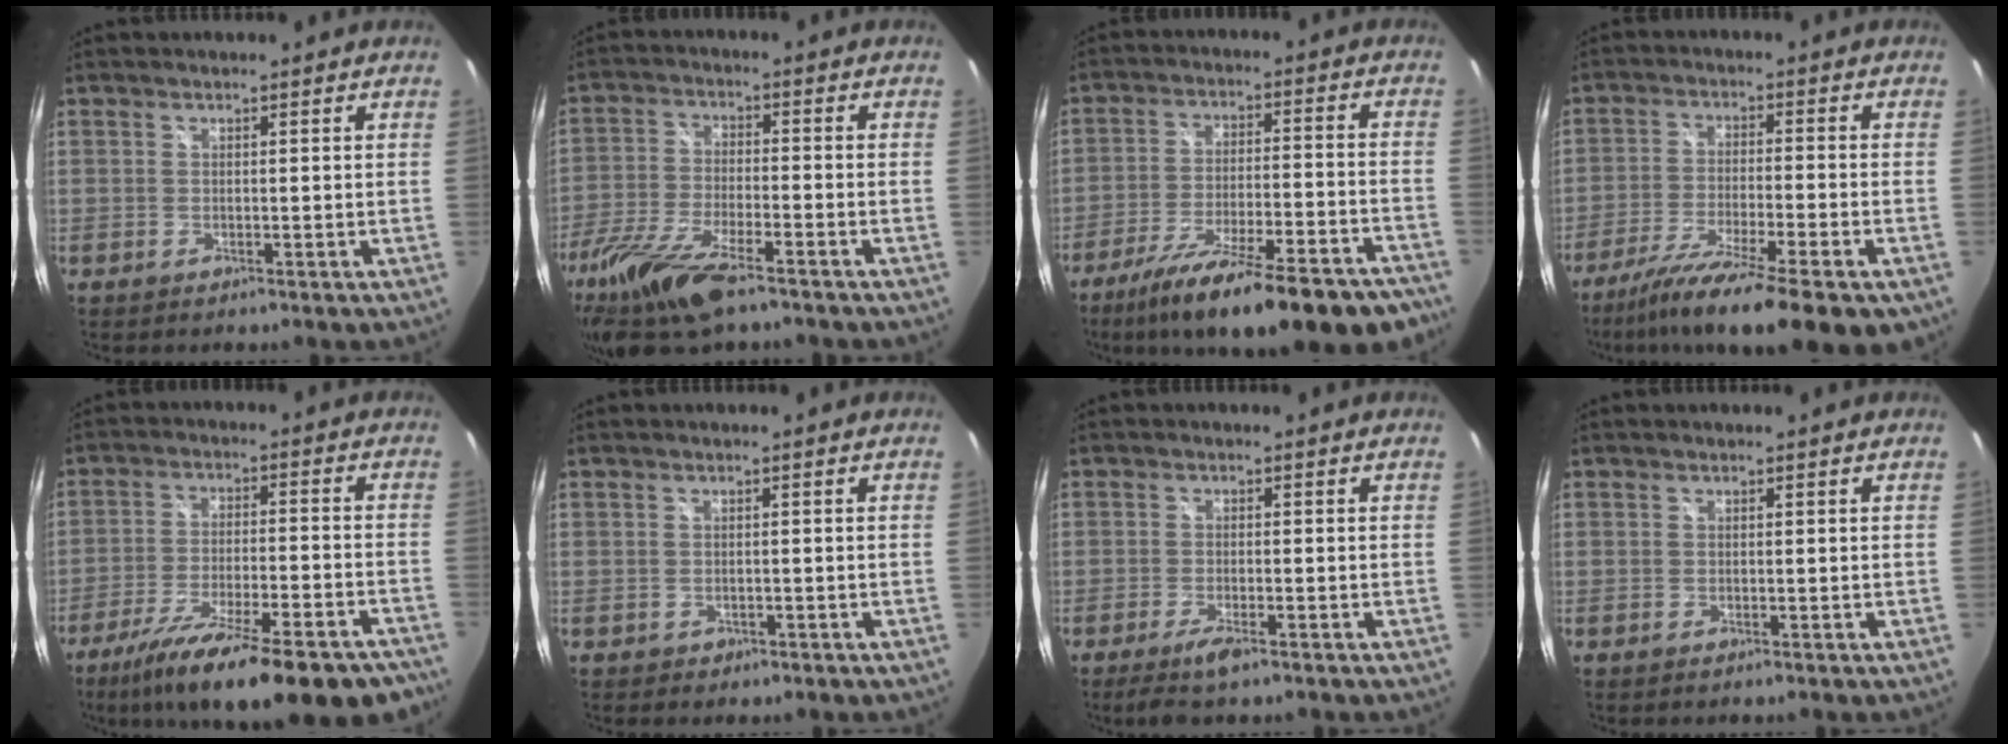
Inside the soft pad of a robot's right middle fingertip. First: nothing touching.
{"total": 15.2, "force": [-11.0, 3.9, 9.8], "torque": [-0.221, -0.042, -0.211]}
{"total": 24.9, "force": [-19.6, 5.9, 14.3], "torque": [-0.235, -0.047, -0.277]}
{"total": 16.5, "force": [-11.8, 2.4, 11.4], "torque": [-0.206, -0.046, -0.191]}
{"total": 24.5, "force": [-18.9, 6.1, 14.3], "torque": [-0.245, -0.051, -0.271]}
{"total": 1.4, "force": [-0.6, 1.2, 0.4], "torque": [-0.009, -0.003, -0.006]}
{"total": 4.3, "force": [-3.1, 0.6, 3.0], "torque": [-0.071, -0.012, -0.056]}
{"total": 0.0}